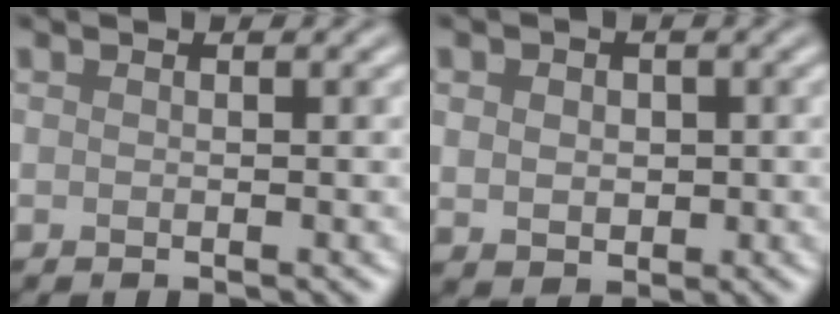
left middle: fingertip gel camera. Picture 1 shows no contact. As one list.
[{"total": 2.8, "force": [0.5, 2.2, 1.6], "torque": [-0.026, 0.004, 0.006]}]